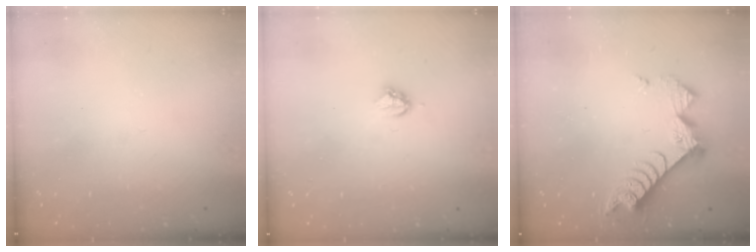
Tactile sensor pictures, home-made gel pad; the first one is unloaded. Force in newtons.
{"total": 4.0, "press": 4.0, "slide": 0.4}
{"total": 9.0, "press": 9.0, "slide": 0.6}